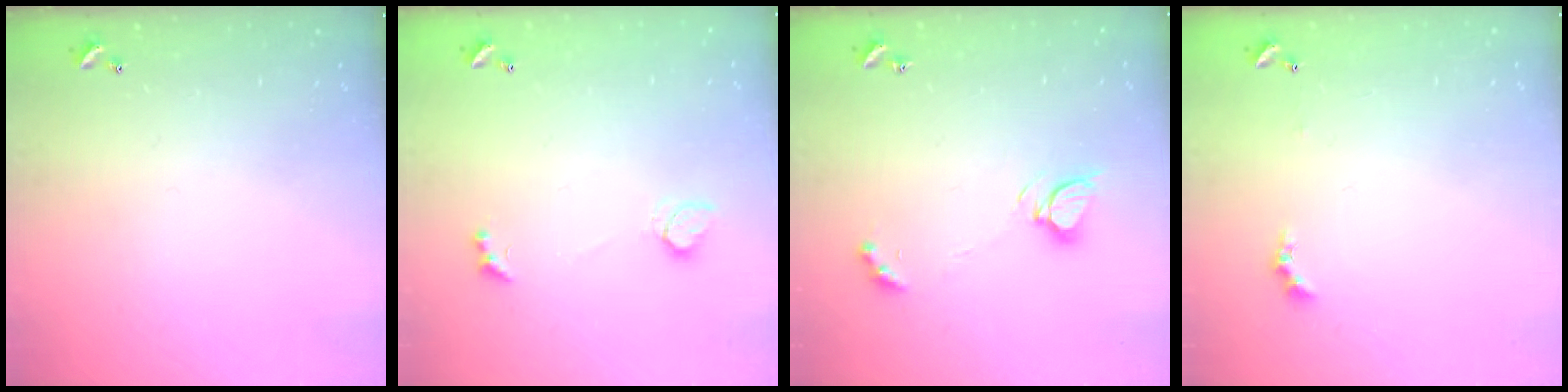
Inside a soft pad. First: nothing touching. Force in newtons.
{"total": 2.3, "press": 1.9, "slide": 1.1}
{"total": 5.5, "press": 5.5, "slide": 0.7}
{"total": 0.6, "press": 0.4, "slide": 0.5}